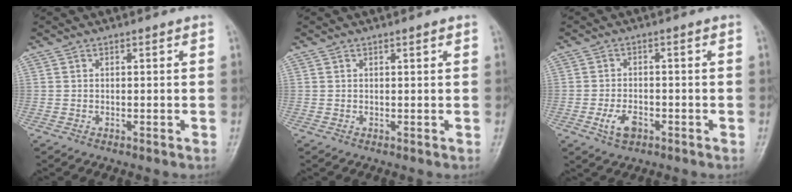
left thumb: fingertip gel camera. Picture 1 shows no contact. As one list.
[{"total": 0.8, "force": [0.5, 0.1, 0.6], "torque": [-0.009, 0.000, 0.006]}, {"total": 4.2, "force": [-1.8, 2.4, 2.9], "torque": [-0.054, 0.009, -0.031]}]